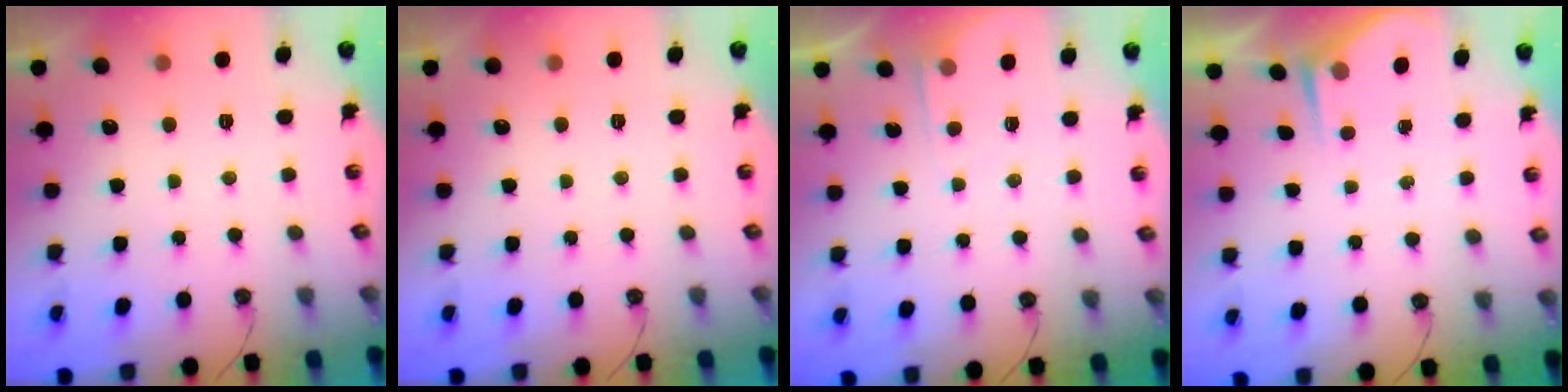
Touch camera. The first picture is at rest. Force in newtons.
{"total": 0.0}
{"total": 2.7, "press": 2.7, "slide": 0.4}
{"total": 2.7, "press": 2.7, "slide": 0.3}